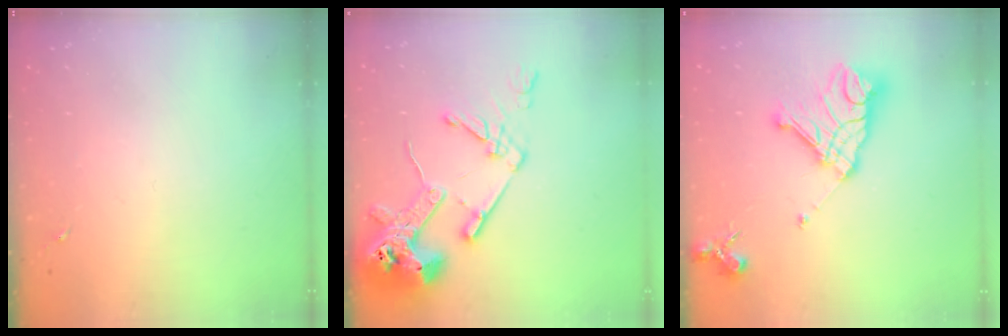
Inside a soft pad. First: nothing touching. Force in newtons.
{"total": 17.2, "press": 17.1, "slide": 2.2}
{"total": 17.5, "press": 17.3, "slide": 2.0}